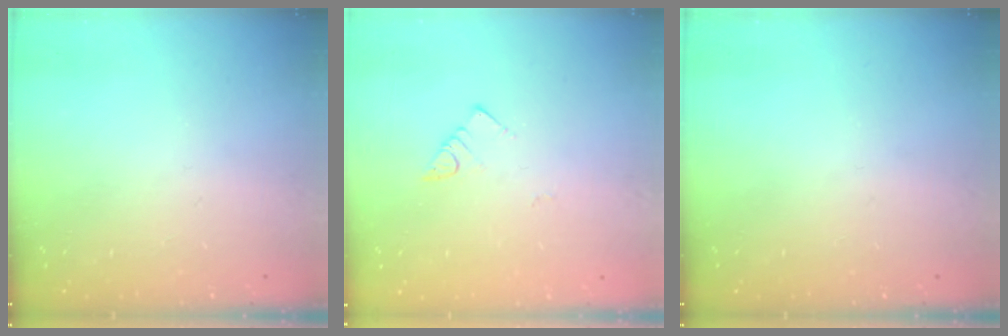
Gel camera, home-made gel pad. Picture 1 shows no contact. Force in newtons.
{"total": 3.0, "press": 3.0, "slide": 0.2}
{"total": 0.0}